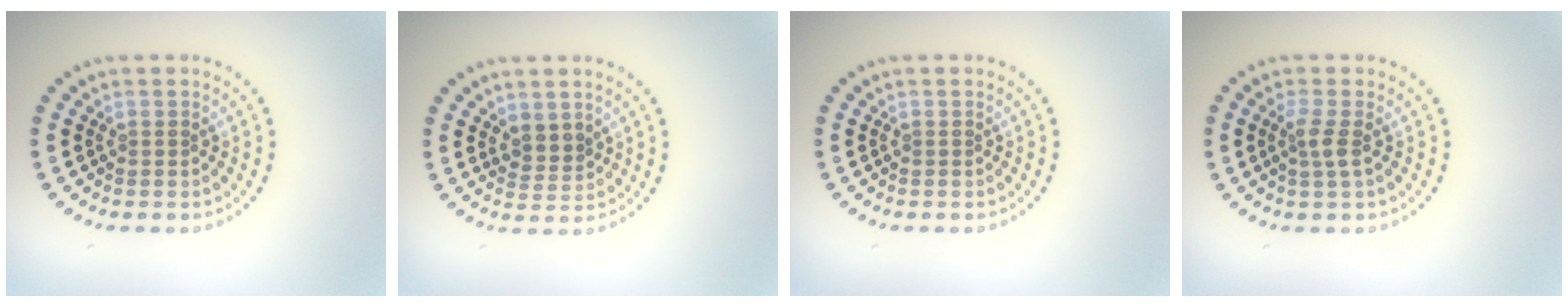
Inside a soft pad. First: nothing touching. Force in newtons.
{"total": 1.9, "press": 1.5, "slide": 1.2}
{"total": 0.0}
{"total": 1.7, "press": 1.4, "slide": 1.0}